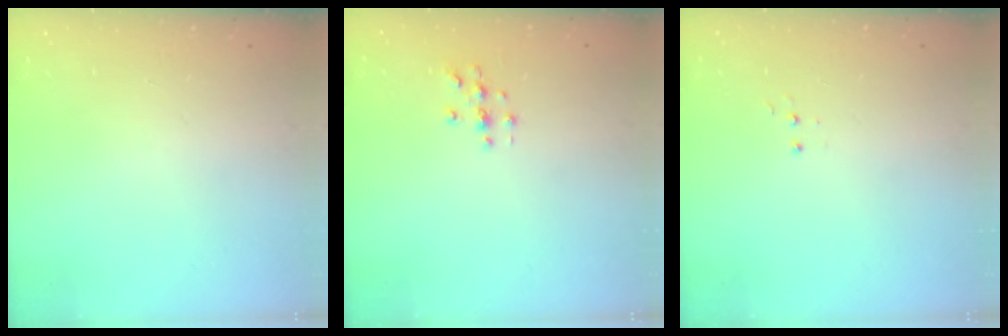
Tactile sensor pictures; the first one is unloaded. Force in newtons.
{"total": 2.7, "press": 2.7, "slide": 0.3}
{"total": 3.1, "press": 3.0, "slide": 0.8}